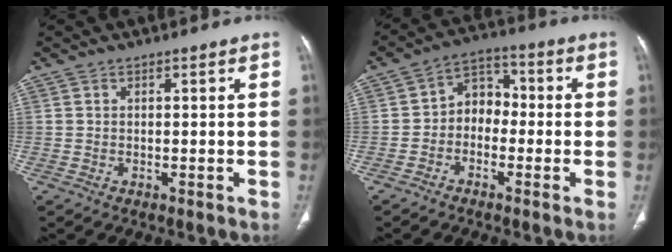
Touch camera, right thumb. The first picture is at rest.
{"total": 6.7, "force": [-1.4, 5.2, 3.9], "torque": [-0.031, 0.036, -0.043]}